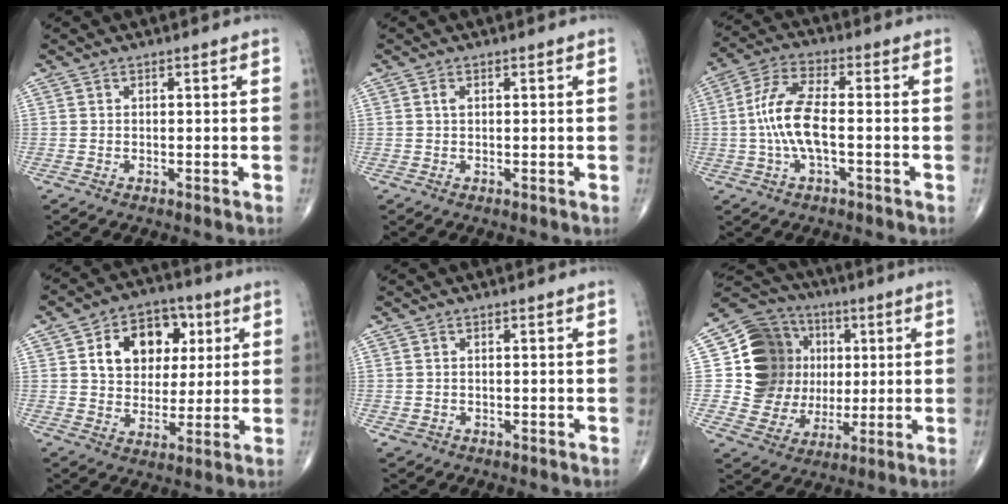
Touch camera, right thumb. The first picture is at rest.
{"total": 0.9, "force": [0.2, 0.5, 0.6], "torque": [-0.011, 0.002, 0.004]}
{"total": 10.1, "force": [-1.1, 3.5, 9.4], "torque": [-0.211, 0.026, -0.023]}
{"total": 13.9, "force": [4.2, 10.4, 8.2], "torque": [-0.080, 0.001, 0.067]}
{"total": 0.8, "force": [-0.1, 0.8, 0.3], "torque": [-0.010, 0.001, 0.003]}
{"total": 17.4, "force": [2.5, 15.8, 6.9], "torque": [-0.063, 0.016, 0.058]}